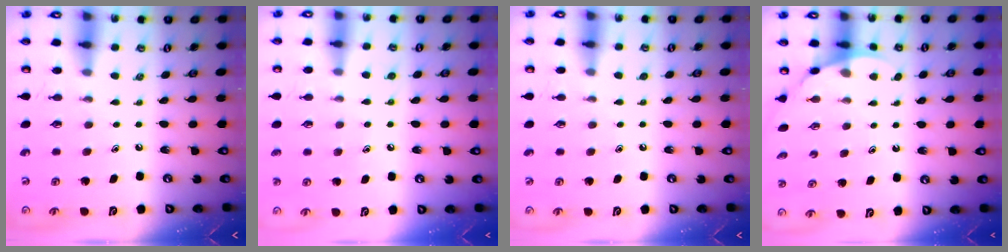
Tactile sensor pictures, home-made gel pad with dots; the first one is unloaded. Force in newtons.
{"total": 7.2, "press": 7.2, "slide": 0.7}
{"total": 2.9, "press": 2.8, "slide": 0.4}
{"total": 2.6, "press": 2.6, "slide": 0.1}